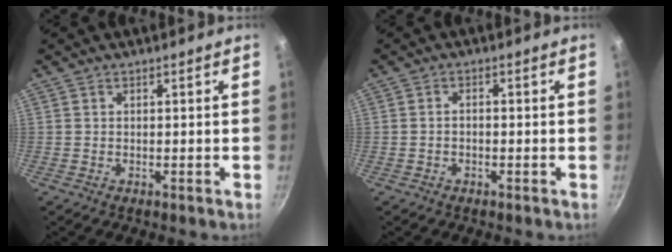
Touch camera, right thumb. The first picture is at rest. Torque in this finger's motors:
{"motor_torque": [-0.41, 0.38, -0.06, 0.01, 0.08]}